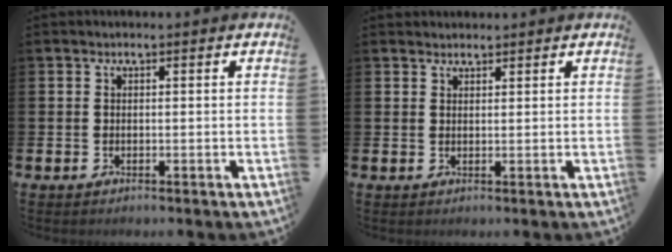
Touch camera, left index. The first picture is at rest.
{"total": 1.6, "force": [1.5, 0.5, -0.1], "torque": [0.011, -0.005, 0.028]}